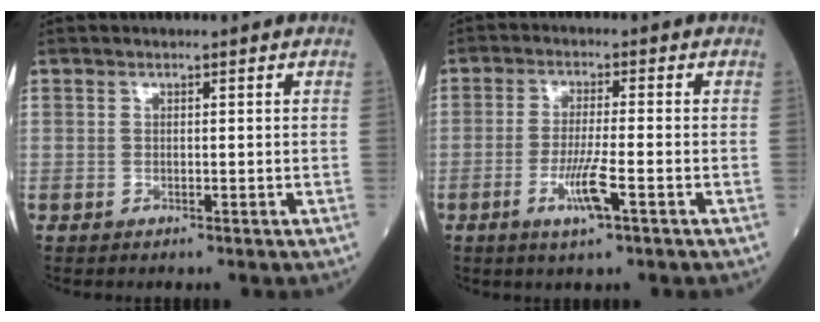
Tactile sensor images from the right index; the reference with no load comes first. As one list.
[{"total": 5.6, "force": [-2.3, -0.1, 5.1], "torque": [-0.100, -0.011, -0.044]}]